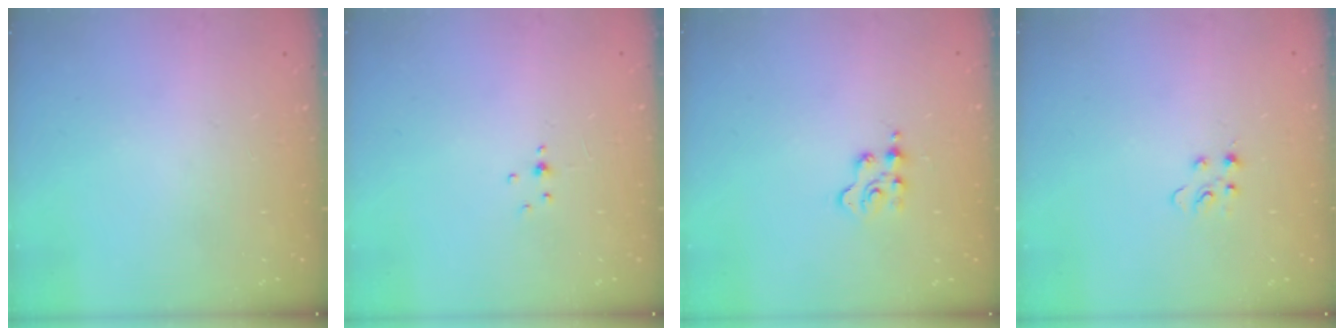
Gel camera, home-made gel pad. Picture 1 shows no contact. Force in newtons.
{"total": 1.8, "press": 1.8, "slide": 0.2}
{"total": 2.5, "press": 2.4, "slide": 0.5}
{"total": 2.9, "press": 2.9, "slide": 0.4}